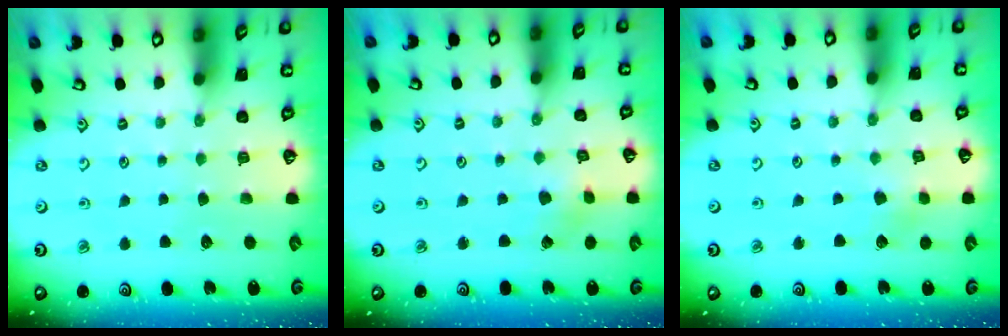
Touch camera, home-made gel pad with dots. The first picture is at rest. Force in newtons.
{"total": 2.5, "press": 2.4, "slide": 0.3}
{"total": 2.9, "press": 2.9, "slide": 0.4}